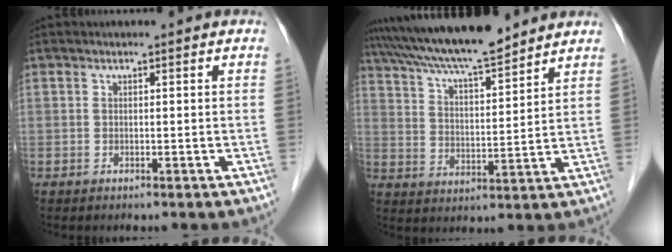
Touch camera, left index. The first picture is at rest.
{"total": 14.2, "force": [12.6, 1.0, 6.5], "torque": [-0.119, 0.013, 0.213]}